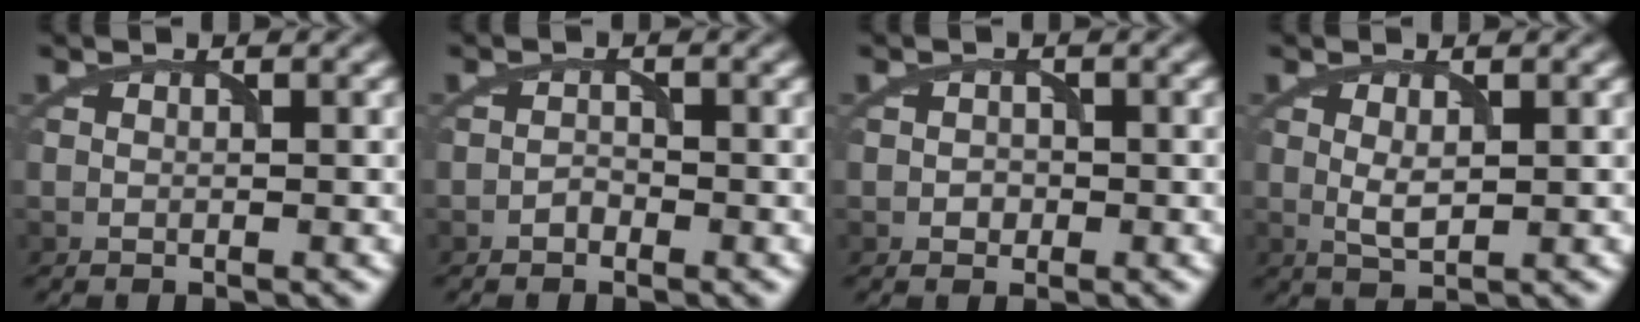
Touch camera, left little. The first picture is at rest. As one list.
[{"total": 0.8, "force": [-0.6, 0.5, 0.2], "torque": [-0.004, 0.002, -0.013]}, {"total": 1.0, "force": [-0.3, 0.9, 0.3], "torque": [-0.002, -0.002, -0.008]}, {"total": 1.8, "force": [0.4, 0.7, 1.6], "torque": [-0.035, -0.003, 0.011]}]